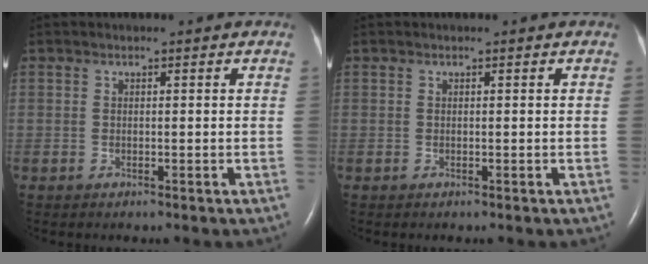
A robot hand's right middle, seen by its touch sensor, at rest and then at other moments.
{"total": 0.0}